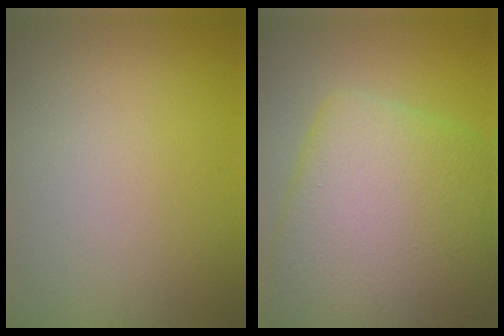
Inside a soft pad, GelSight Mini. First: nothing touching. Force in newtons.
{"total": 12.9, "press": 12.9, "slide": 0.4}